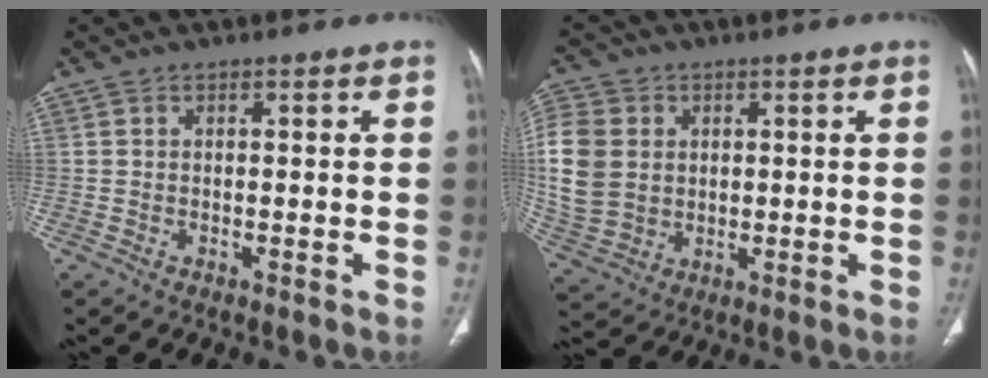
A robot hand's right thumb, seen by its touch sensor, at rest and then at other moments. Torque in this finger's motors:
{"motor_torque": [-0.49, 1.49, 1.16, 0.19, 0.17]}